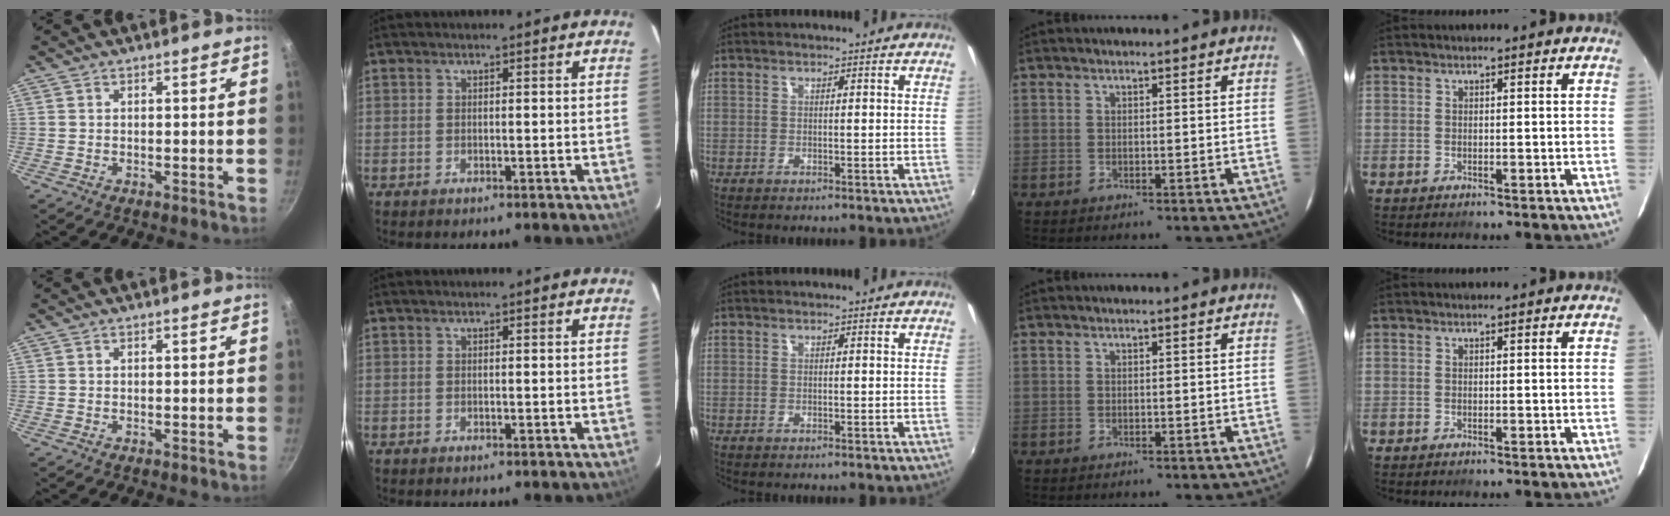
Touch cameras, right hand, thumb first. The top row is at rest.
{}